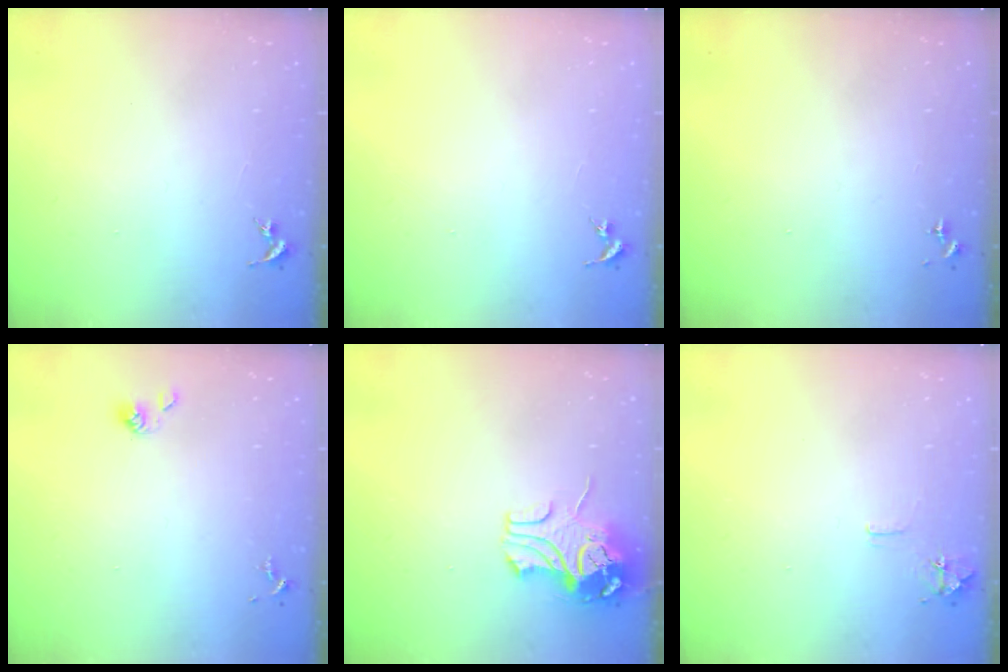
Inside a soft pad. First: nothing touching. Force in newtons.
{"total": 0.0}
{"total": 0.0}
{"total": 4.8, "press": 4.2, "slide": 2.2}
{"total": 9.6, "press": 9.5, "slide": 1.0}
{"total": 6.3, "press": 6.3, "slide": 0.8}